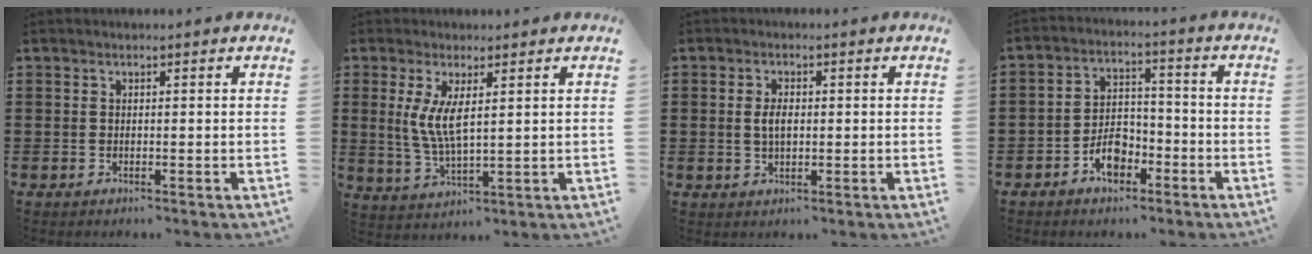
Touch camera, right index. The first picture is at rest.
{"total": 5.8, "force": [1.5, 1.8, 5.3], "torque": [-0.117, -0.002, 0.024]}
{"total": 2.9, "force": [0.1, 1.5, 2.5], "torque": [-0.059, 0.004, -0.002]}
{"total": 5.7, "force": [-3.2, 3.5, 3.2], "torque": [-0.052, 0.007, -0.060]}